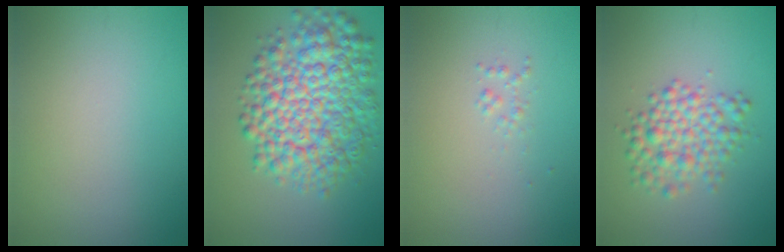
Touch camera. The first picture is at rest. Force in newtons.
{"total": 9.5, "press": 9.5, "slide": 0.2}
{"total": 0.7, "press": 0.7, "slide": 0.0}
{"total": 4.0, "press": 4.0, "slide": 0.1}